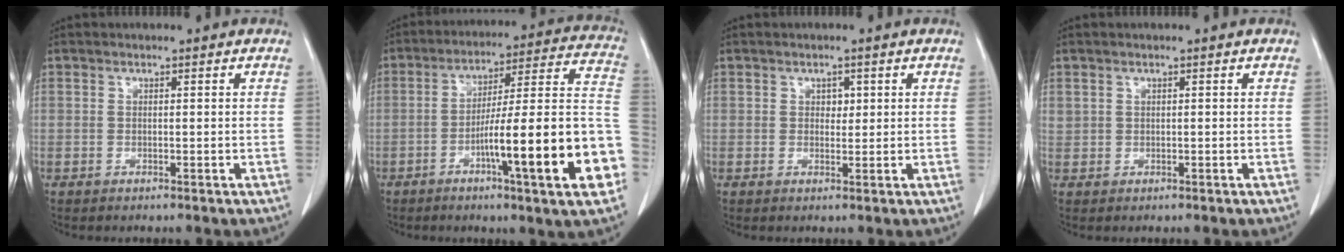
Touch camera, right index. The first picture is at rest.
{"total": 20.9, "force": [-7.2, 0.6, 19.6], "torque": [-0.228, 0.013, -0.106]}
{"total": 1.5, "force": [0.5, 1.1, 0.9], "torque": [-0.008, -0.002, 0.006]}
{"total": 0.9, "force": [0.5, 0.8, 0.1], "torque": [0.005, 0.008, 0.008]}